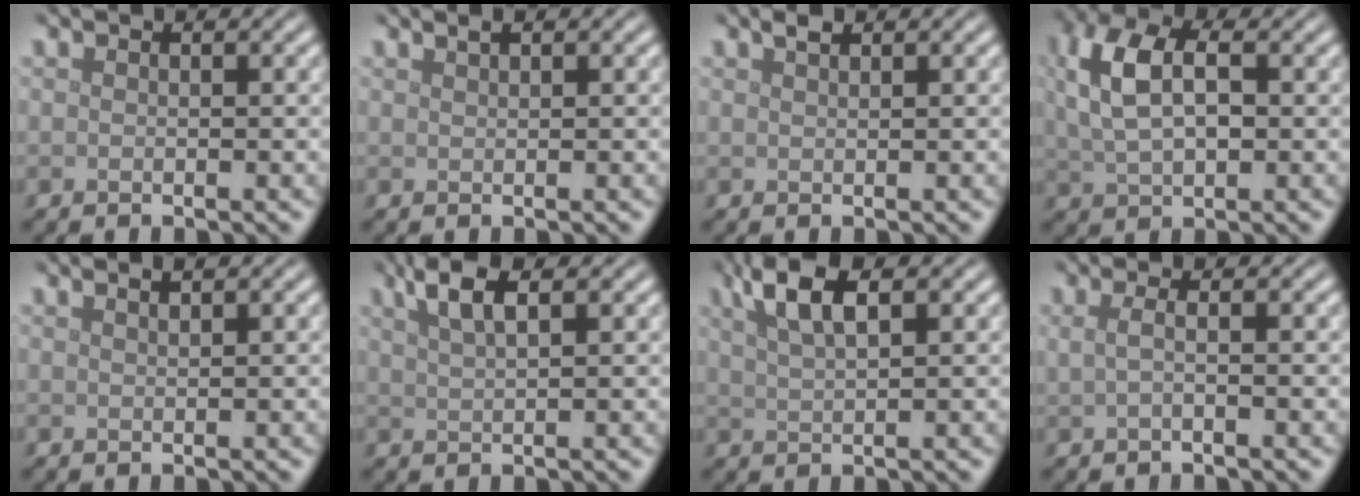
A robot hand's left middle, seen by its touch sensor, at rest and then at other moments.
{"total": 0.7, "force": [0.6, 0.2, 0.4], "torque": [-0.007, 0.001, 0.011]}
{"total": 1.0, "force": [0.8, 0.3, 0.5], "torque": [-0.010, 0.003, 0.015]}
{"total": 6.2, "force": [1.8, 3.5, 4.9], "torque": [-0.107, 0.014, 0.028]}
{"total": 1.0, "force": [0.7, 0.2, 0.6], "torque": [-0.011, 0.002, 0.013]}
{"total": 3.6, "force": [2.2, 1.1, 2.6], "torque": [-0.048, 0.008, 0.040]}
{"total": 4.7, "force": [2.6, 1.7, 3.6], "torque": [-0.070, 0.010, 0.046]}
{"total": 1.4, "force": [0.1, 0.5, 1.3], "torque": [-0.027, 0.000, -0.003]}